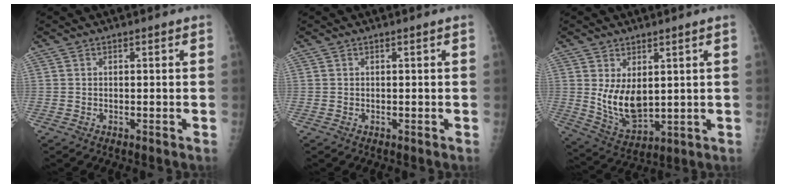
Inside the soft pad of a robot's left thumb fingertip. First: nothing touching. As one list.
[{"total": 0.0}, {"total": 8.8, "force": [1.8, 4.6, 7.3], "torque": [-0.117, -0.028, 0.056]}]